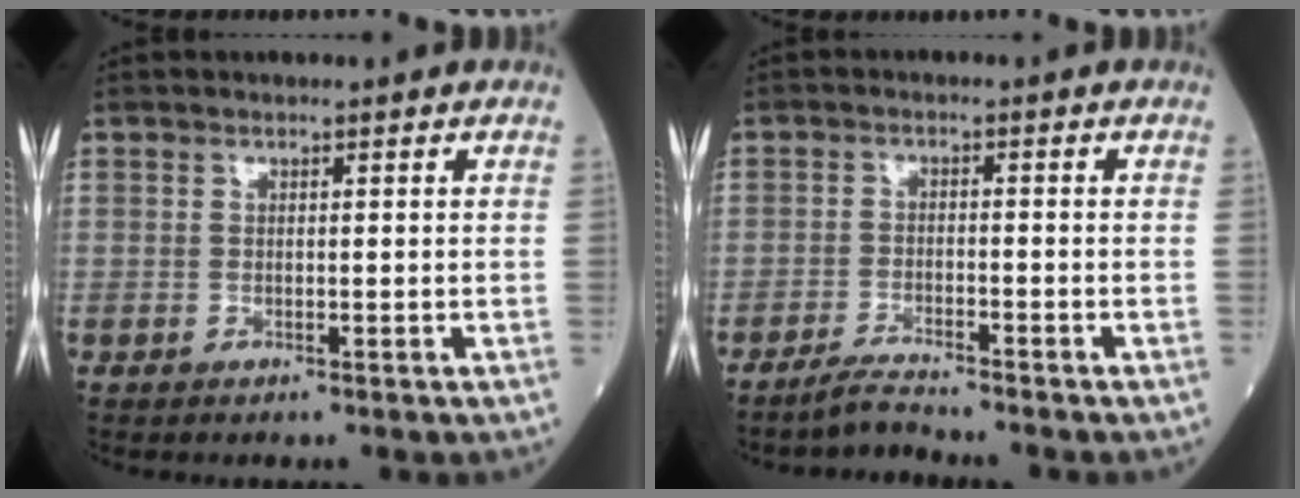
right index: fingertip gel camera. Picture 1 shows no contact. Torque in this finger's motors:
{"motor_torque": [-0.31, -0.24, 0.07, 0.00]}